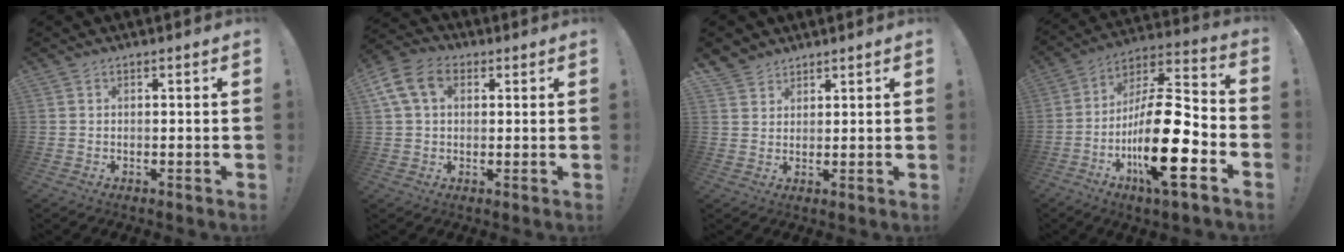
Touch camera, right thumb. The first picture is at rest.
{"total": 11.2, "force": [3.4, 7.7, 7.4], "torque": [-0.147, 0.007, 0.069]}
{"total": 4.0, "force": [3.3, 2.2, 0.2], "torque": [-0.003, -0.023, 0.063]}
{"total": 22.8, "force": [-7.1, 7.4, 20.3], "torque": [-0.373, 0.037, -0.114]}